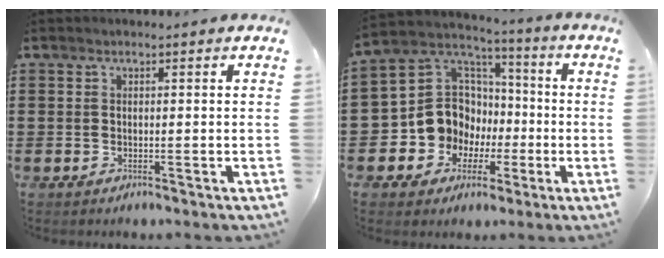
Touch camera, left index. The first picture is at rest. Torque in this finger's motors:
{"motor_torque": [1.49, 0.65, 0.60, 0.13]}